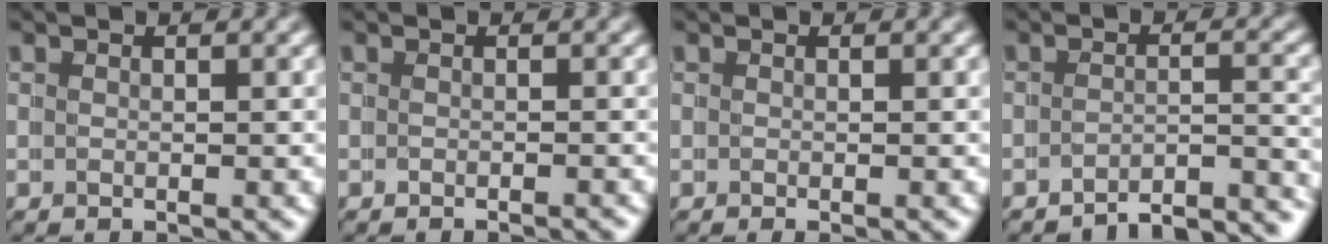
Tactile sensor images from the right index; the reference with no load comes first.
{"total": 1.0, "force": [-1.0, 0.1, 0.3], "torque": [0.006, 0.005, -0.017]}
{"total": 0.6, "force": [-0.5, 0.0, 0.3], "torque": [-0.003, 0.000, -0.010]}
{"total": 7.3, "force": [-7.0, 1.0, 1.7], "torque": [-0.002, -0.012, -0.111]}